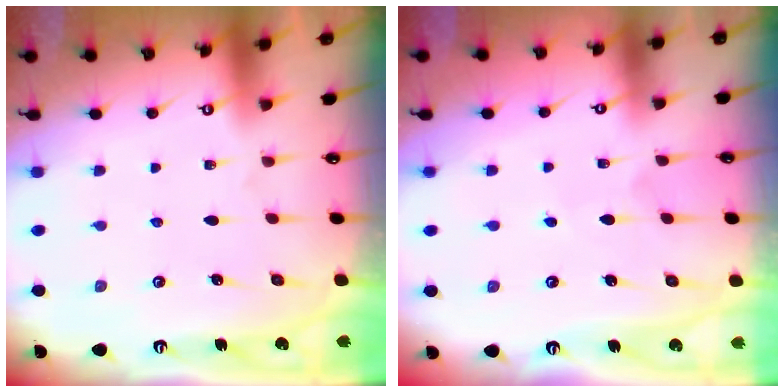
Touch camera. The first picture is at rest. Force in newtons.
{"total": 3.4, "press": 3.4, "slide": 0.4}